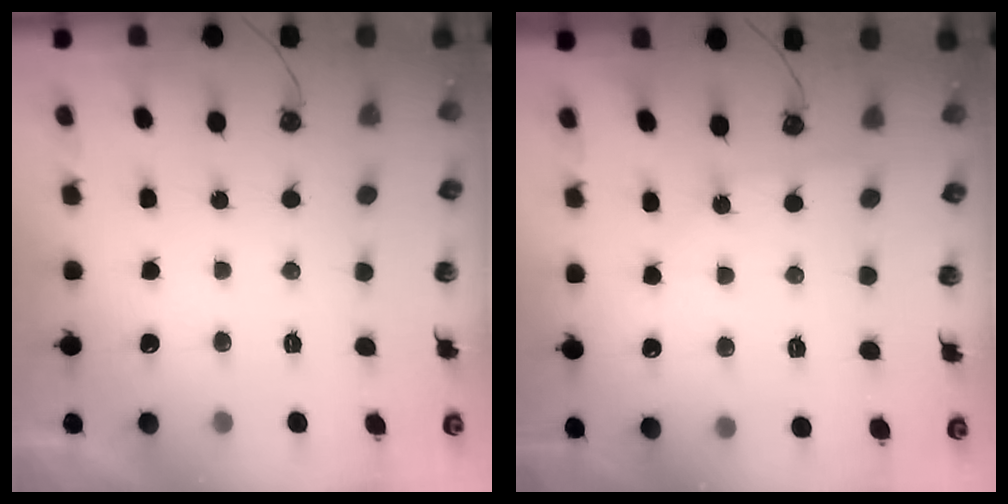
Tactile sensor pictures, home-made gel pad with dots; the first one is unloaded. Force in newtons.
{"total": 3.9, "press": 3.9, "slide": 0.5}